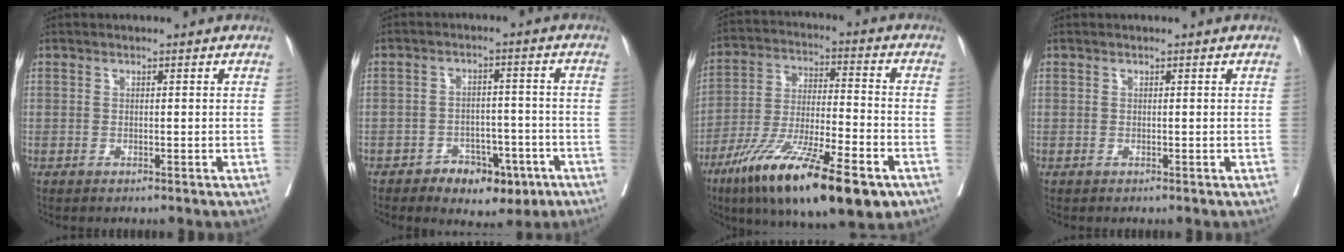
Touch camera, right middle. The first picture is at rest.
{"total": 7.5, "force": [-4.3, 4.5, 4.2], "torque": [-0.051, 0.015, -0.057]}
{"total": 21.2, "force": [-12.4, 4.1, 16.7], "torque": [-0.268, -0.039, -0.209]}
{"total": 0.0}